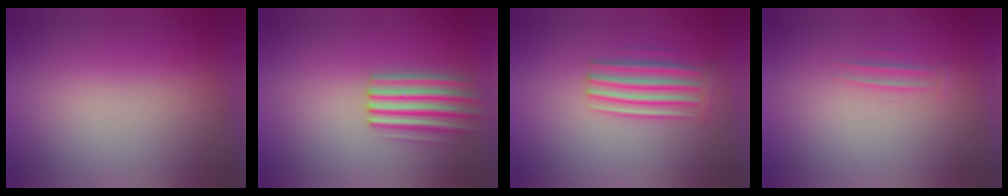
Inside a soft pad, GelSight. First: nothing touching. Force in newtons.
{"total": 3.2}
{"total": 2.9}
{"total": 1.1}